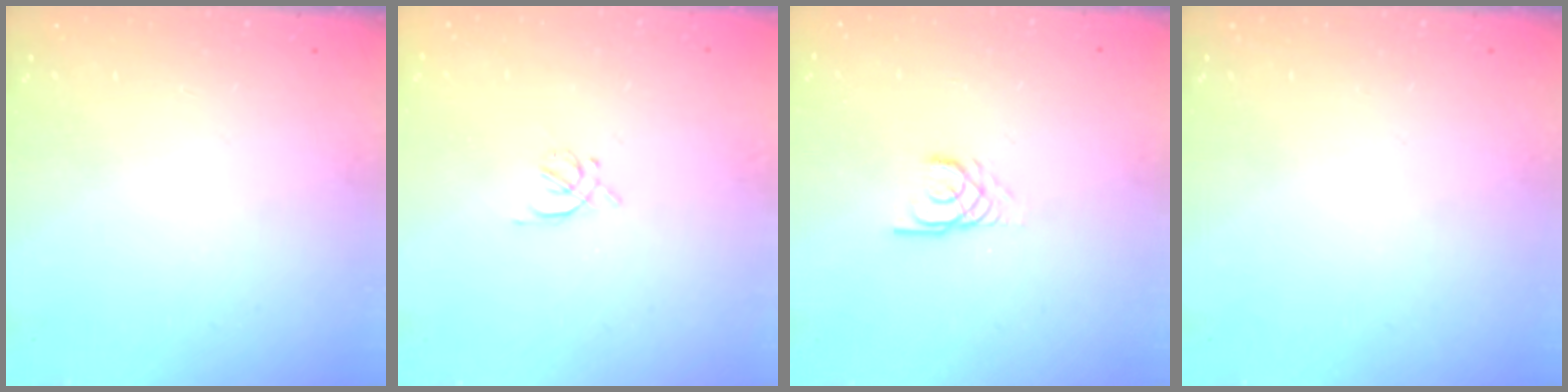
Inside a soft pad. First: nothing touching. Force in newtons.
{"total": 1.6, "press": 1.6, "slide": 0.5}
{"total": 2.3, "press": 2.3, "slide": 0.2}
{"total": 0.0}